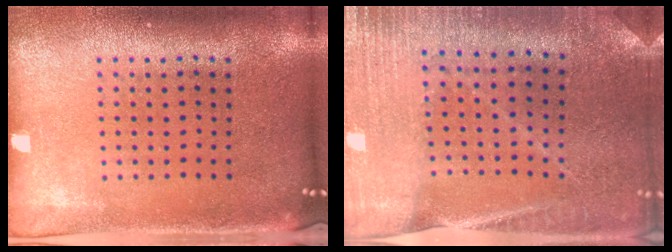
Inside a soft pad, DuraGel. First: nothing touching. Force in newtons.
{"total": 1.2, "press": 1.2, "slide": 0.1}